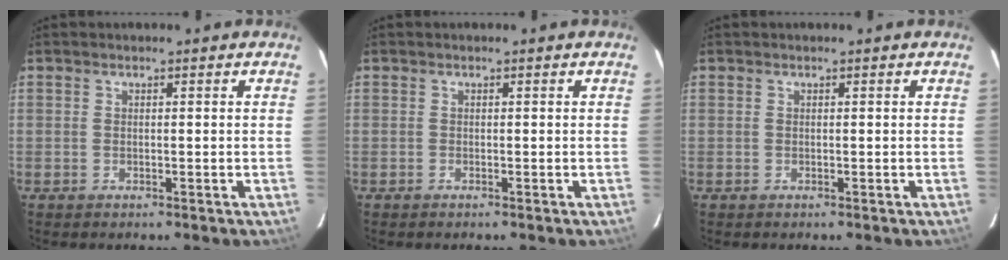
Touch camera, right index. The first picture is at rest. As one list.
[{"total": 0.0}, {"total": 0.0}]